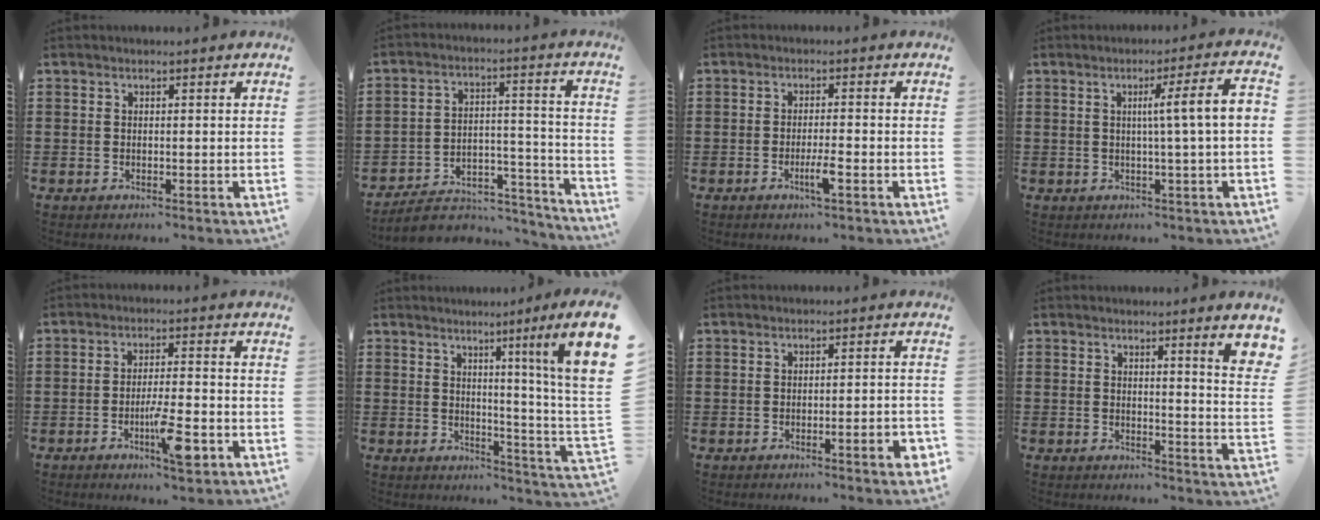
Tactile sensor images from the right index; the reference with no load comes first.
{"total": 7.2, "force": [-6.4, 2.1, 2.3], "torque": [-0.037, 0.018, -0.122]}
{"total": 3.3, "force": [-1.5, 0.1, 2.9], "torque": [-0.055, -0.006, -0.030]}
{"total": 6.5, "force": [0.4, -0.5, 6.4], "torque": [-0.109, -0.008, -0.003]}
{"total": 7.7, "force": [-3.1, 1.7, 6.8], "torque": [-0.125, -0.004, -0.055]}
{"total": 5.5, "force": [3.0, -0.7, 4.5], "torque": [-0.089, -0.030, 0.040]}
{"total": 3.0, "force": [-1.4, 0.1, 2.7], "torque": [-0.043, -0.006, -0.021]}
{"total": 3.4, "force": [2.1, -0.3, 2.7], "torque": [-0.045, -0.014, 0.031]}